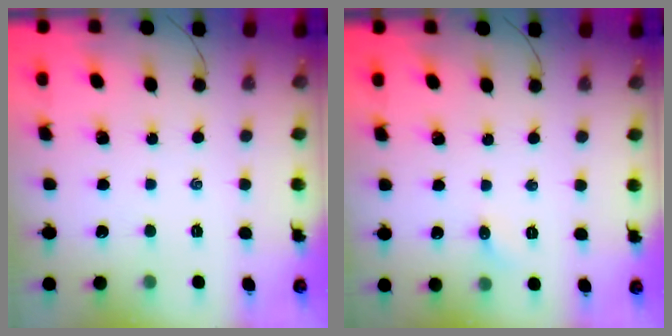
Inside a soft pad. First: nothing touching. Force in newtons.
{"total": 3.7, "press": 3.5, "slide": 1.2}